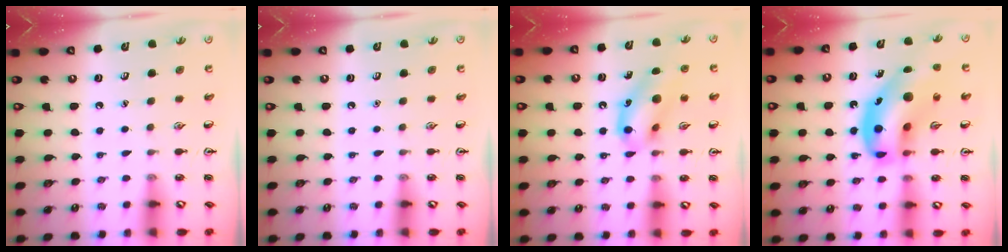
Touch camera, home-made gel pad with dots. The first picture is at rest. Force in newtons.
{"total": 0.0}
{"total": 13.5, "press": 13.2, "slide": 2.9}
{"total": 19.7, "press": 19.0, "slide": 5.0}